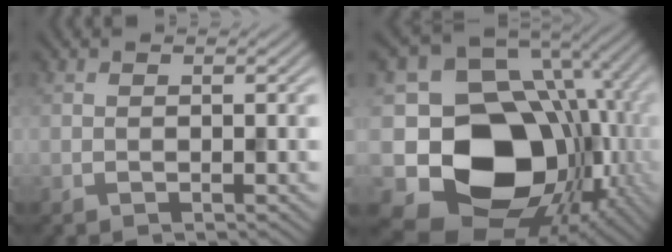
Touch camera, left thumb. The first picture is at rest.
{"total": 19.5, "force": [-4.5, 16.0, 10.1], "torque": [-0.206, -0.051, -0.057]}